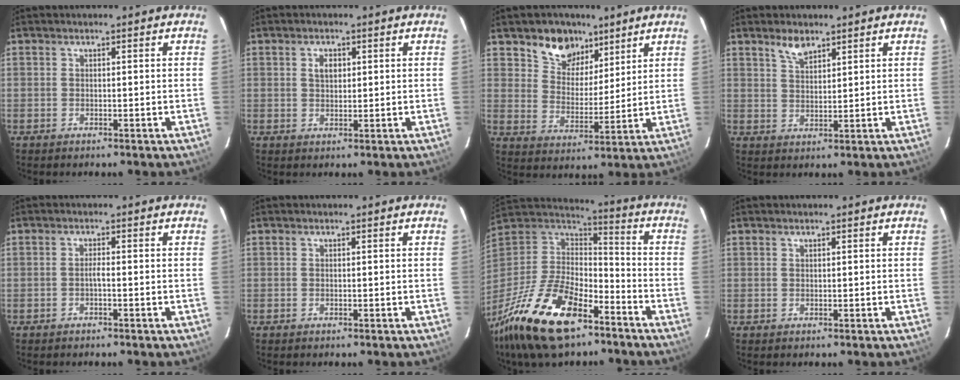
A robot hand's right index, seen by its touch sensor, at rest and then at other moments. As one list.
[{"total": 2.6, "force": [0.9, 1.7, 1.8], "torque": [-0.028, 0.005, 0.015]}, {"total": 9.8, "force": [6.6, 6.6, 2.9], "torque": [-0.052, 0.008, 0.118]}, {"total": 3.8, "force": [2.9, 1.5, 1.9], "torque": [-0.033, 0.004, 0.055]}, {"total": 1.0, "force": [-0.5, 0.0, 0.8], "torque": [-0.013, 0.003, -0.011]}, {"total": 0.0}, {"total": 26.6, "force": [-16.7, 12.0, 17.0], "torque": [-0.360, -0.027, -0.290]}, {"total": 0.6, "force": [0.3, 0.6, 0.0], "torque": [0.003, 0.003, 0.005]}]